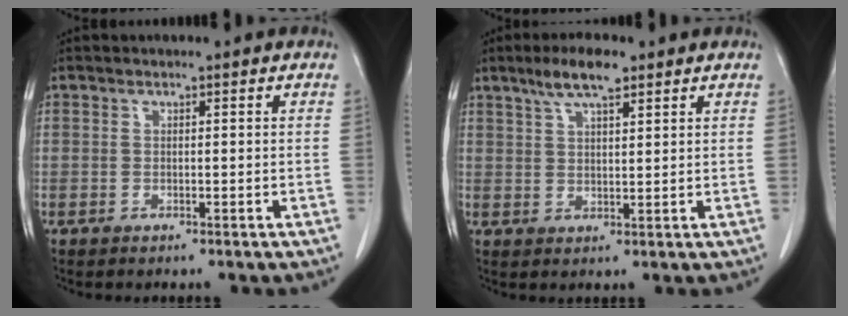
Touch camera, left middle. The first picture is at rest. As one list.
[{"total": 5.8, "force": [4.0, 1.2, 4.0], "torque": [-0.081, 0.008, 0.073]}]